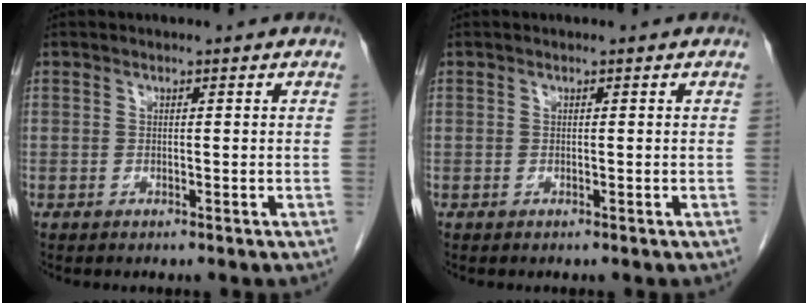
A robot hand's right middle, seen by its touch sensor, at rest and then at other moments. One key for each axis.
{"total": 0.0}